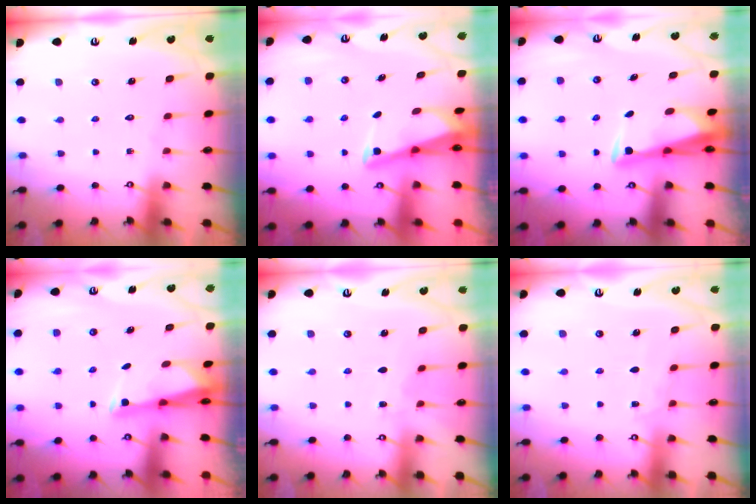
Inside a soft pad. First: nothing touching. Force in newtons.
{"total": 2.6, "press": 2.6, "slide": 0.2}
{"total": 3.6, "press": 3.5, "slide": 1.1}
{"total": 2.9, "press": 2.8, "slide": 0.8}
{"total": 3.4, "press": 3.4, "slide": 0.5}
{"total": 4.8, "press": 4.8, "slide": 0.5}